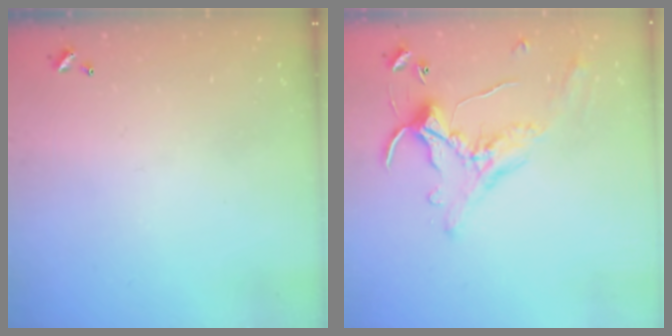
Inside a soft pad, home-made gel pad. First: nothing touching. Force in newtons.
{"total": 0.9, "press": 0.1, "slide": 0.9}